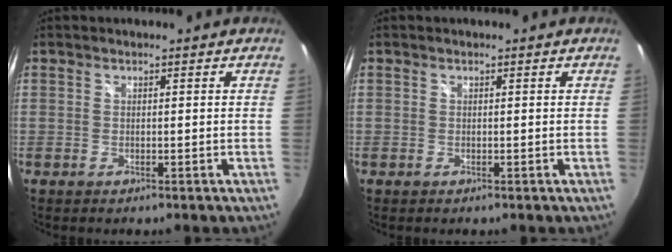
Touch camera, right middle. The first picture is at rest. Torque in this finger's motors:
{"motor_torque": [-0.02, -0.02, 0.00, 0.00]}